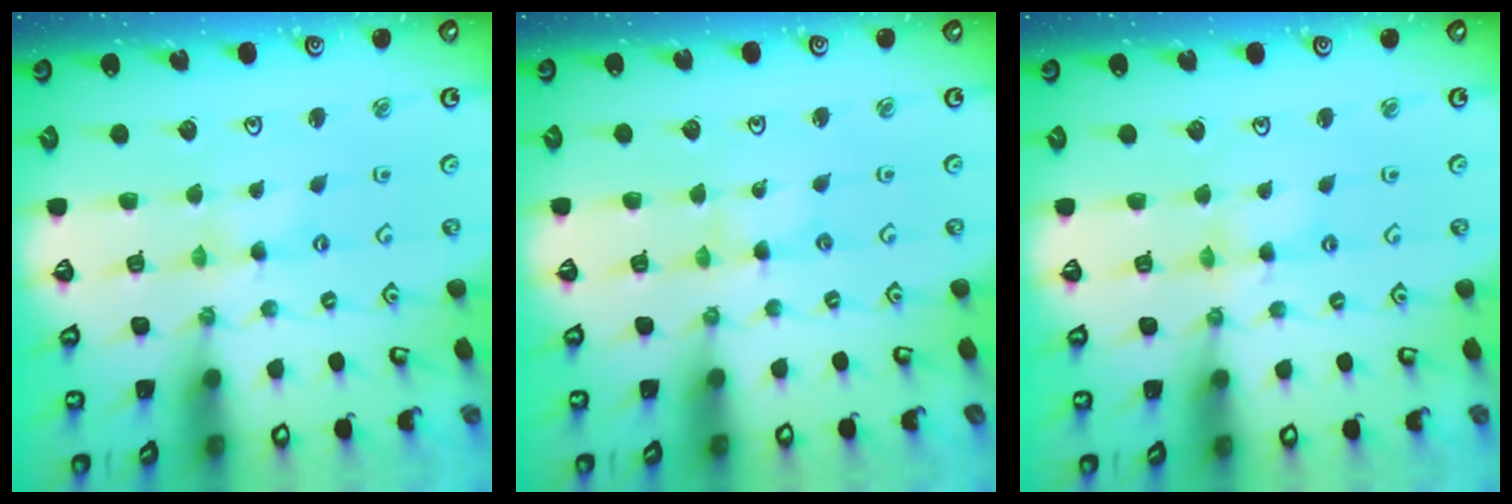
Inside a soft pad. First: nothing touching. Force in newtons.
{"total": 0.9, "press": 0.8, "slide": 0.1}
{"total": 2.0, "press": 2.0, "slide": 0.3}